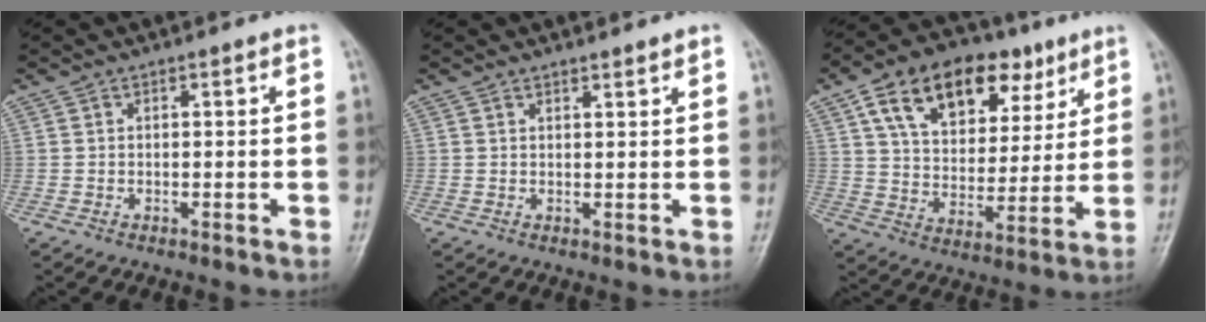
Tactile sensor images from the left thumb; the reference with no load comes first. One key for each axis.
{"total": 1.6, "fx": 1.4, "fy": 0.3, "fz": 0.6, "tx": -0.005, "ty": -0.007, "tz": 0.022}
{"total": 20.8, "fx": 10.5, "fy": 12.7, "fz": 12.8, "tx": -0.163, "ty": -0.008, "tz": 0.171}